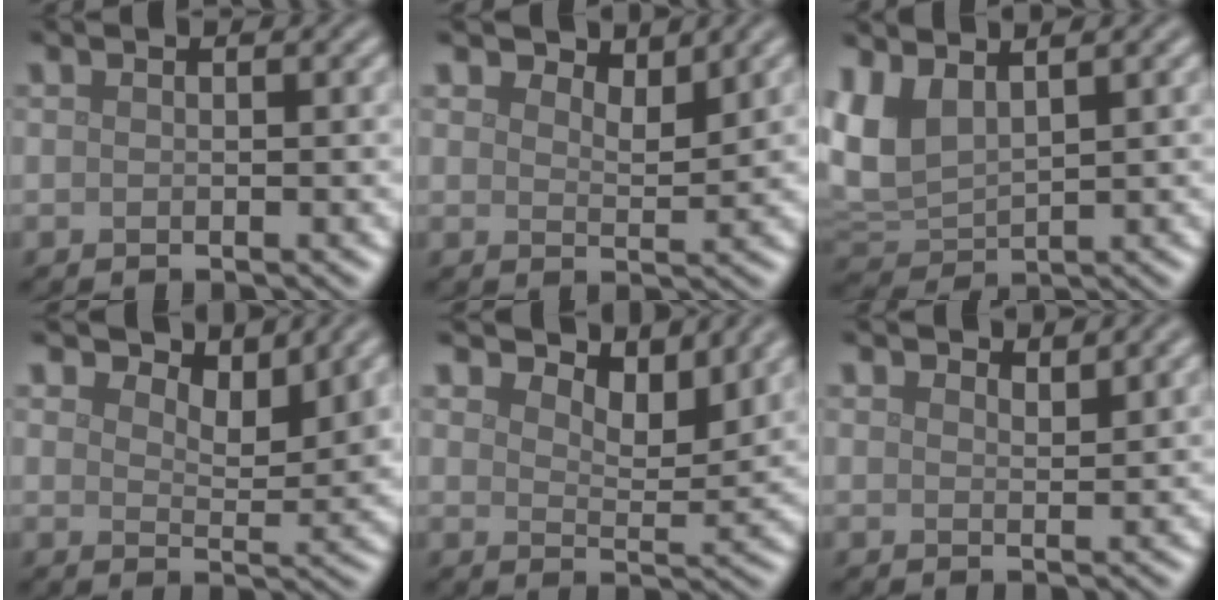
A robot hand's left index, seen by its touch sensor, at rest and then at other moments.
{"total": 2.6, "force": [2.4, 0.7, 0.8], "torque": [-0.012, -0.002, 0.034]}
{"total": 4.3, "force": [2.1, 2.2, 3.0], "torque": [-0.078, 0.004, 0.047]}
{"total": 4.1, "force": [3.6, 1.3, 1.7], "torque": [-0.032, -0.003, 0.052]}
{"total": 5.1, "force": [4.6, 1.4, 1.9], "torque": [-0.038, -0.001, 0.067]}
{"total": 1.8, "force": [1.7, 0.3, 0.5], "torque": [-0.008, 0.001, 0.026]}